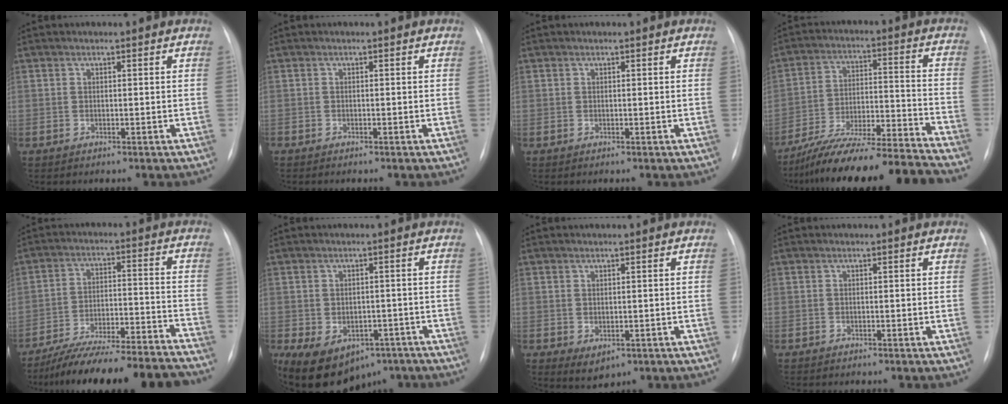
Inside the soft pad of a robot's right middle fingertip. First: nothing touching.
{"total": 0.6, "force": [-0.5, 0.0, 0.1], "torque": [-0.005, -0.001, -0.013]}
{"total": 0.0}
{"total": 19.4, "force": [-17.9, -1.1, 7.4], "torque": [-0.126, -0.004, -0.290]}
{"total": 21.8, "force": [-20.2, 1.3, 8.3], "torque": [-0.118, 0.000, -0.295]}
{"total": 13.0, "force": [-7.6, 8.6, 6.0], "torque": [-0.113, 0.009, -0.102]}
{"total": 2.6, "force": [-0.7, 1.7, 1.9], "torque": [-0.027, -0.007, 0.003]}
{"total": 1.2, "force": [-1.1, 0.2, 0.5], "torque": [-0.010, -0.005, -0.011]}